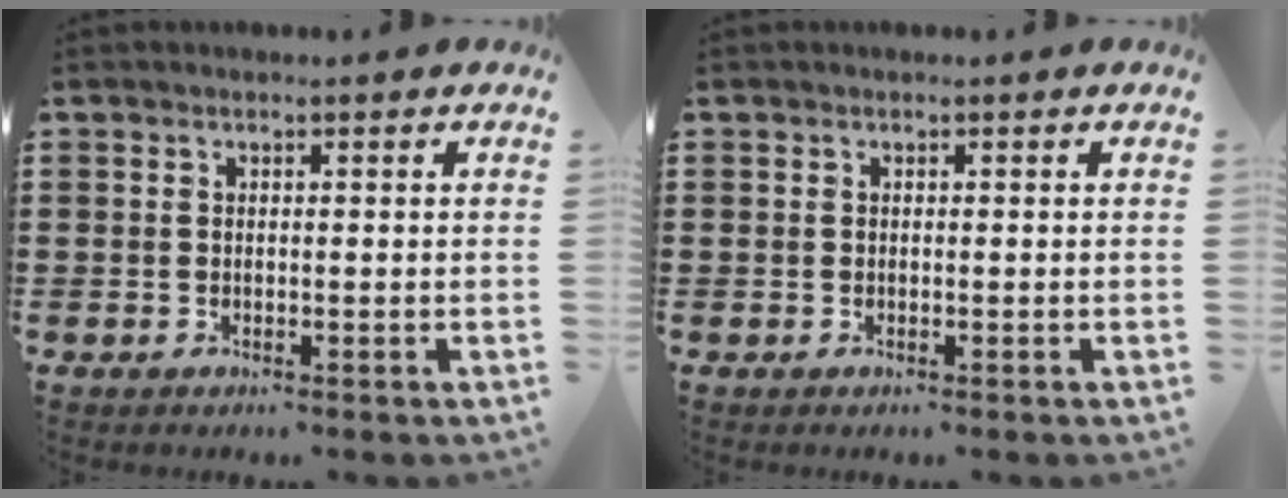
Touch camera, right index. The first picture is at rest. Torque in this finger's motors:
{"motor_torque": [0.67, 0.73, 0.00, 0.00]}